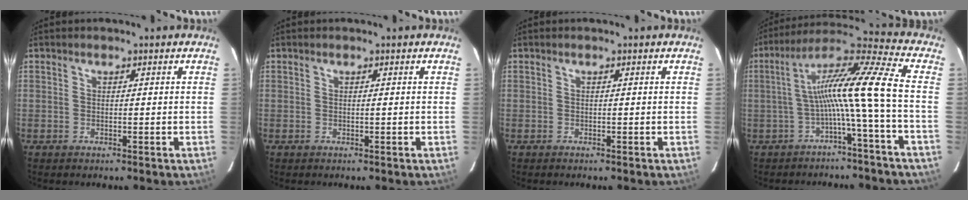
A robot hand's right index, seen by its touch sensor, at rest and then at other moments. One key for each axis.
{"total": 0.0}
{"total": 0.0}
{"total": 11.2, "fx": -1.9, "fy": -2.3, "fz": 10.8, "tx": -0.184, "ty": 0.036, "tz": -0.035}